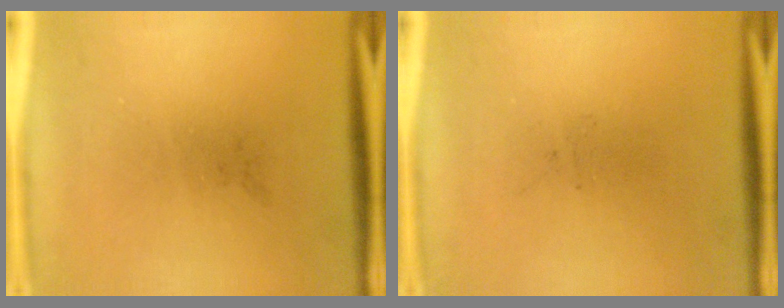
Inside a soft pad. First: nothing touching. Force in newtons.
{"total": 0.0}